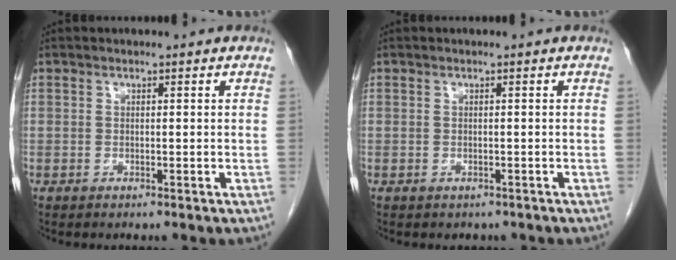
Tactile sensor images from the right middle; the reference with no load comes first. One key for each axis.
{"total": 1.4, "fx": -1.1, "fy": 0.8, "fz": 0.2, "tx": -0.010, "ty": -0.002, "tz": -0.012}